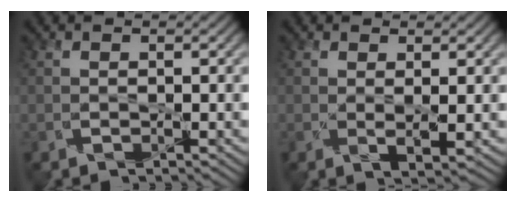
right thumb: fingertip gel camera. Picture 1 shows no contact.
{"total": 2.0, "force": [0.3, 0.4, 1.9], "torque": [-0.040, -0.007, 0.007]}